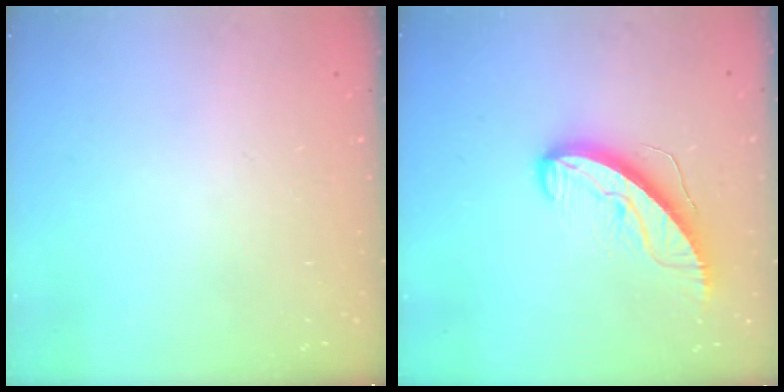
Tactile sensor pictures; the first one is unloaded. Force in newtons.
{"total": 10.5, "press": 10.4, "slide": 1.0}